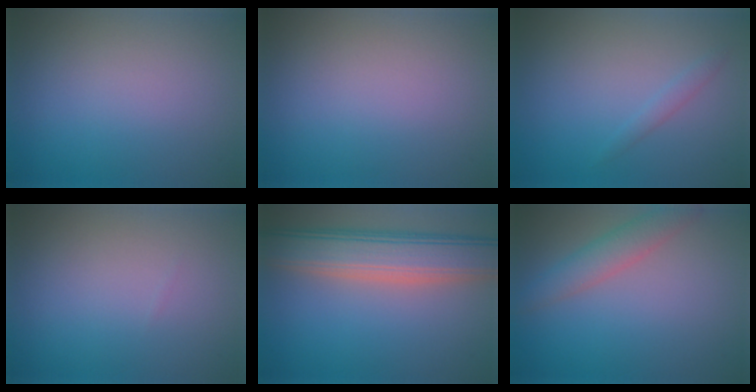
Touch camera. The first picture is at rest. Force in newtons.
{"total": 0.0}
{"total": 1.0, "press": 1.0, "slide": 0.0}
{"total": 0.0}
{"total": 7.7, "press": 7.6, "slide": 0.7}
{"total": 2.9, "press": 2.9, "slide": 0.2}